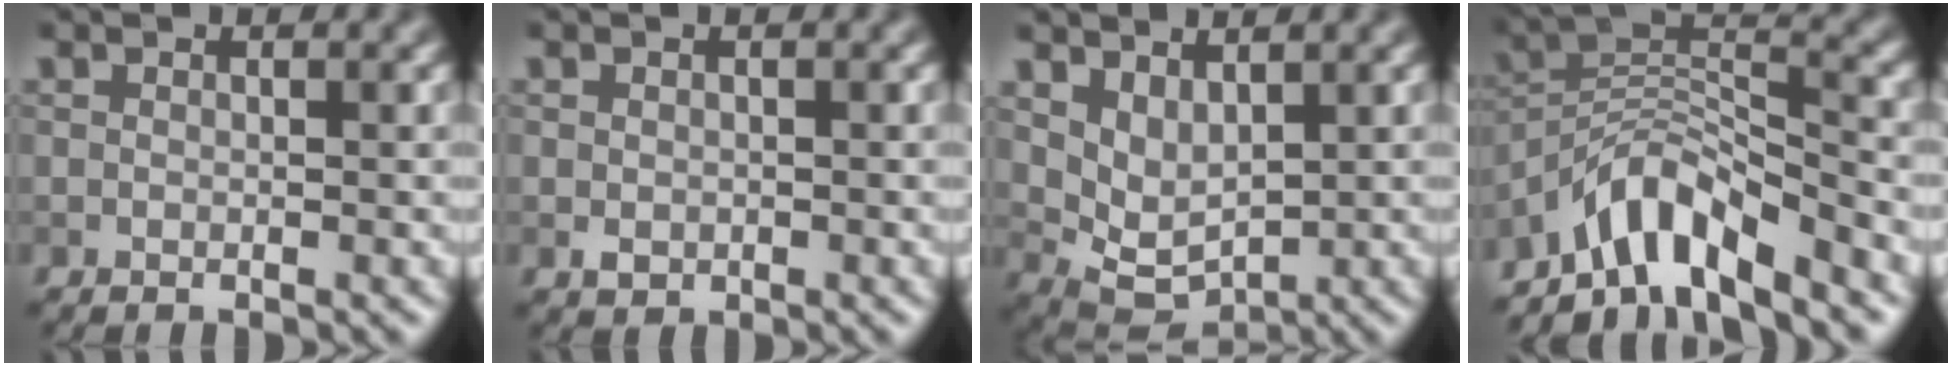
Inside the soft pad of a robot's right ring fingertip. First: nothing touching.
{"total": 1.0, "force": [-0.2, 0.8, 0.5], "torque": [-0.005, -0.004, -0.005]}
{"total": 3.4, "force": [1.9, 2.0, 2.1], "torque": [-0.050, -0.015, 0.044]}
{"total": 6.6, "force": [-5.3, 1.4, 3.6], "torque": [-0.053, 0.008, -0.107]}